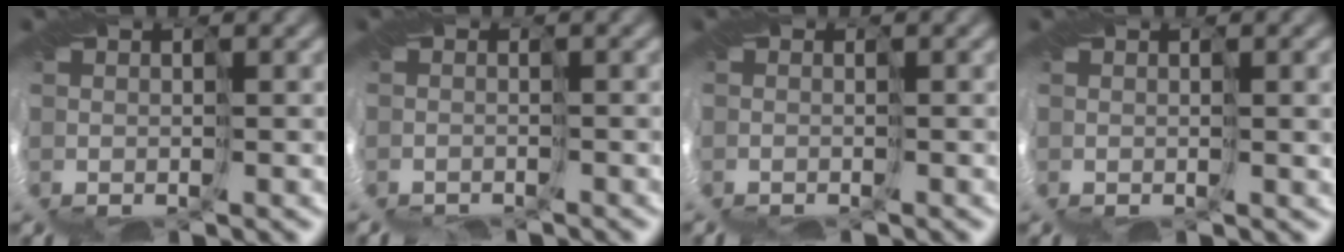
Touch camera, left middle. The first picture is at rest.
{"total": 4.1, "force": [-3.4, -1.3, -1.8], "torque": [0.007, -0.019, -0.037]}
{"total": 3.4, "force": [-2.4, -1.6, -1.9], "torque": [0.015, -0.021, -0.018]}
{"total": 2.3, "force": [0.4, 0.6, 2.2], "torque": [-0.028, 0.003, 0.010]}